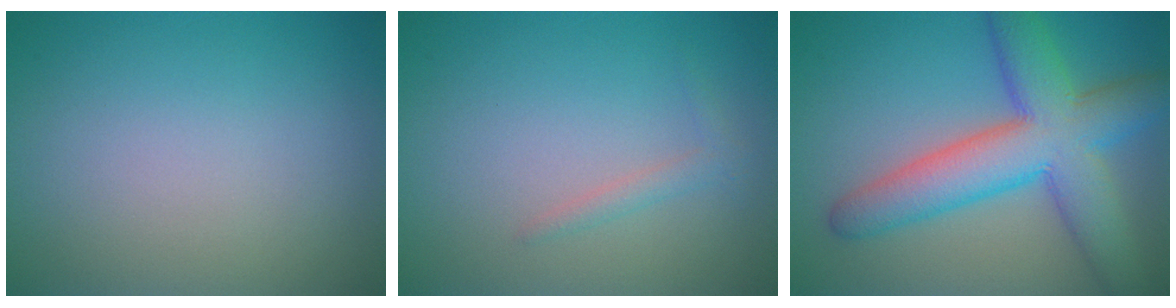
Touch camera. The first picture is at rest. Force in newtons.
{"total": 1.1, "press": 1.1, "slide": 0.0}
{"total": 9.1, "press": 9.1, "slide": 0.4}